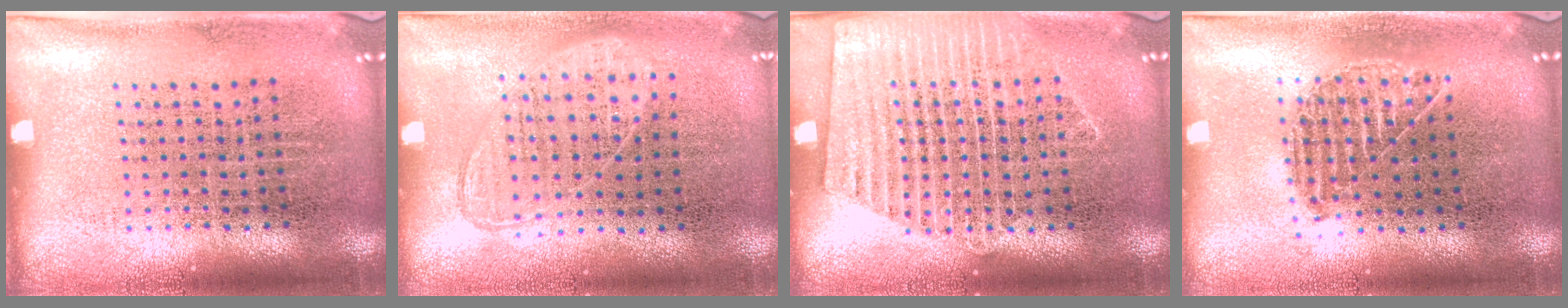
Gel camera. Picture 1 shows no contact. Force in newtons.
{"total": 1.0, "press": 0.9, "slide": 0.4}
{"total": 2.9, "press": 2.9, "slide": 0.3}
{"total": 1.0, "press": 0.9, "slide": 0.3}